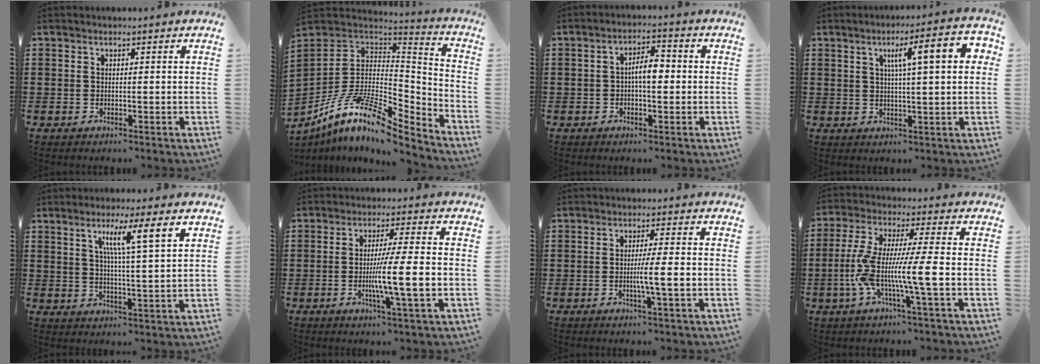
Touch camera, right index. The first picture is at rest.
{"total": 13.3, "force": [-7.7, 5.4, 9.3], "torque": [-0.190, 0.014, -0.145]}
{"total": 4.2, "force": [-0.2, 1.5, 3.9], "torque": [-0.072, 0.009, -0.007]}
{"total": 8.0, "force": [2.2, 1.6, 7.5], "torque": [-0.134, 0.000, 0.028]}
{"total": 7.1, "force": [3.2, 0.0, 6.3], "torque": [-0.124, 0.000, 0.048]}
{"total": 9.1, "force": [-1.8, 0.0, 8.9], "torque": [-0.162, -0.016, -0.036]}
{"total": 5.1, "force": [-1.0, -0.2, 5.0], "torque": [-0.086, -0.008, -0.020]}
{"total": 11.0, "force": [-3.0, 0.7, 10.6], "torque": [-0.233, -0.017, -0.068]}